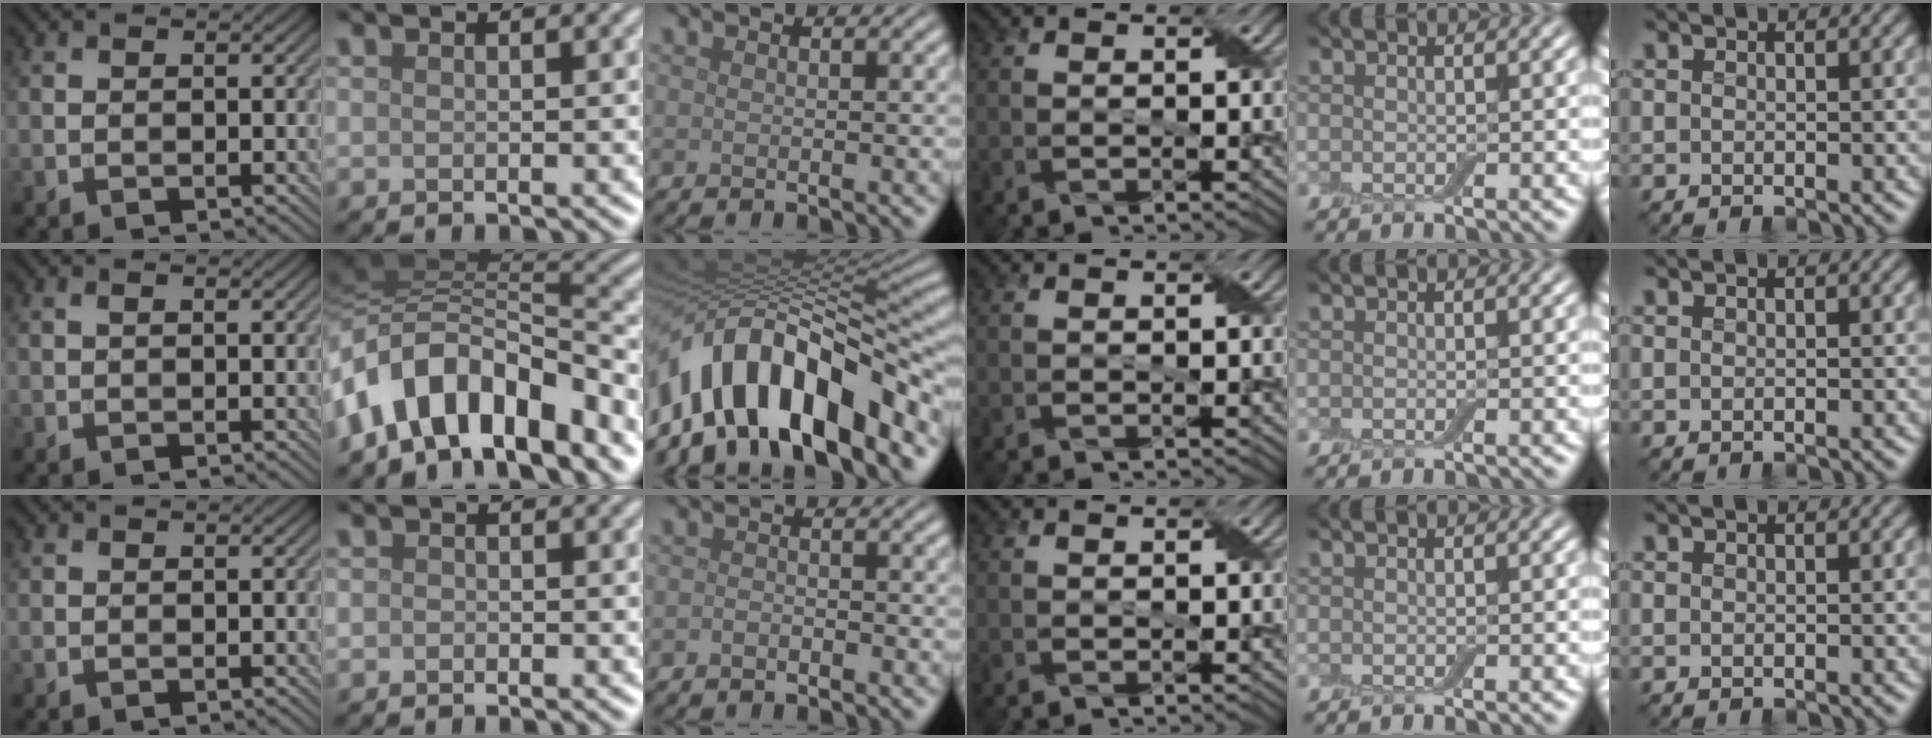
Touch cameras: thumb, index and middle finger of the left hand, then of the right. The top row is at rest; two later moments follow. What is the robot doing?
{"motion": "fold", "object": "cloth"}